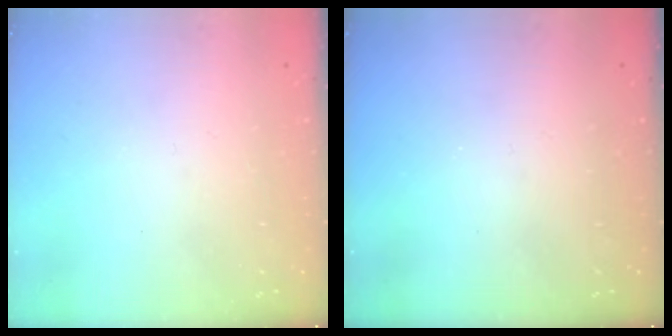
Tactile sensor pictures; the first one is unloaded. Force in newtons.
{"total": 0.0}